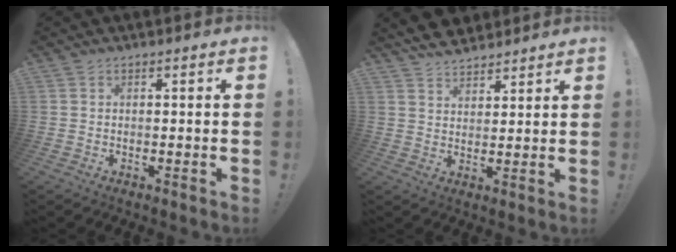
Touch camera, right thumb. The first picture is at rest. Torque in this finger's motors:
{"motor_torque": [-0.25, 0.27, 0.46, 0.47, 0.01]}